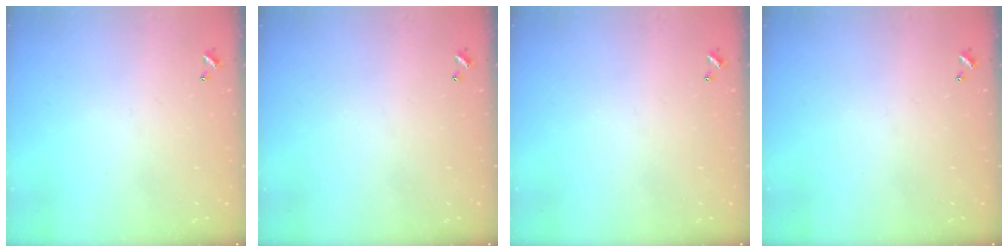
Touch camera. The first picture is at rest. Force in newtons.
{"total": 0.0}
{"total": 0.0}
{"total": 0.0}